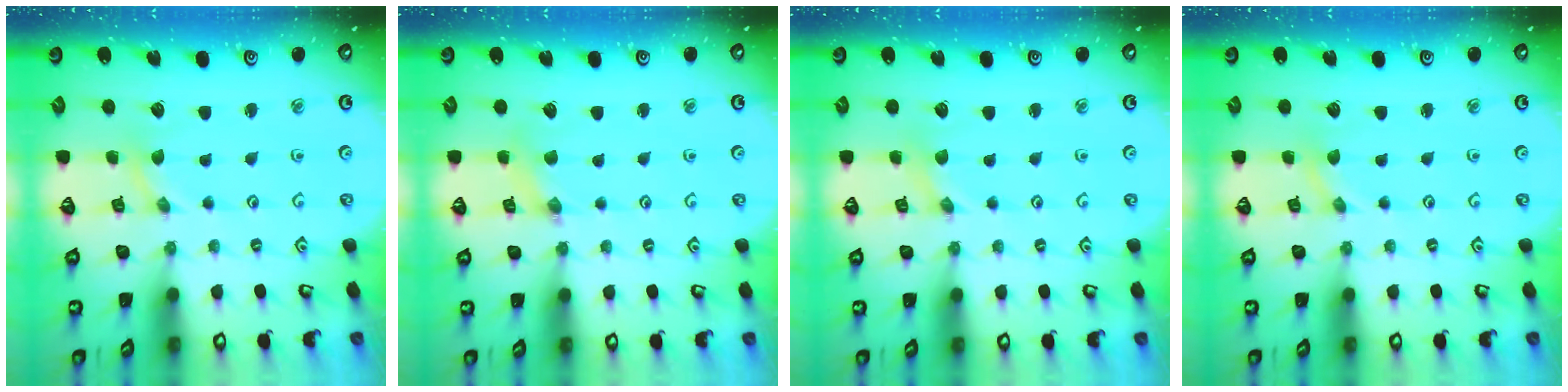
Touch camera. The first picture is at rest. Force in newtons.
{"total": 1.7, "press": 1.7, "slide": 0.2}
{"total": 0.0}
{"total": 0.0}